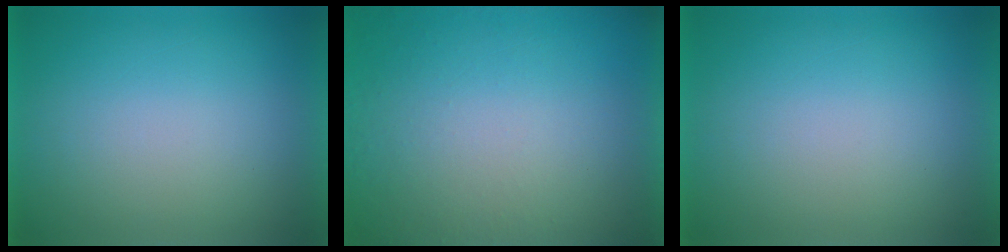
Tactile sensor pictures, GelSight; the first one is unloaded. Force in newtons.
{"total": 5.0}
{"total": 0.0}